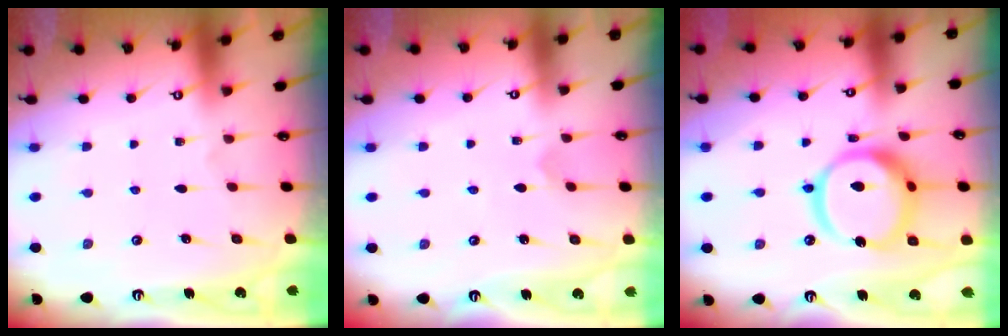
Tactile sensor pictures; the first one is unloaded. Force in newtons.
{"total": 2.4, "press": 2.4, "slide": 0.2}
{"total": 18.3, "press": 18.2, "slide": 2.1}